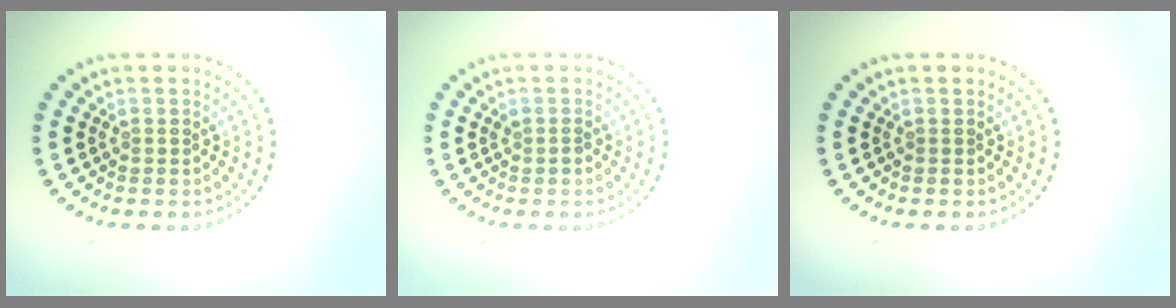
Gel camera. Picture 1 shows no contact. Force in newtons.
{"total": 0.7, "press": 0.7, "slide": 0.0}
{"total": 0.0}